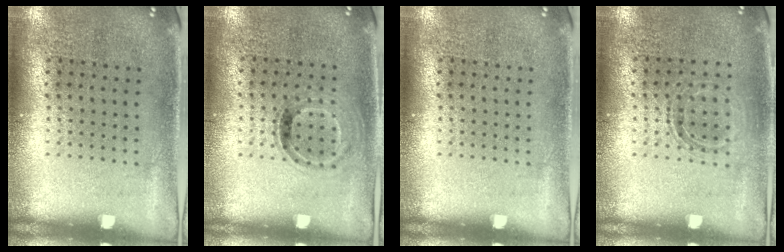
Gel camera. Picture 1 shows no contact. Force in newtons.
{"total": 0.8, "press": 0.7, "slide": 0.4}
{"total": 0.0}
{"total": 1.1, "press": 1.0, "slide": 0.4}